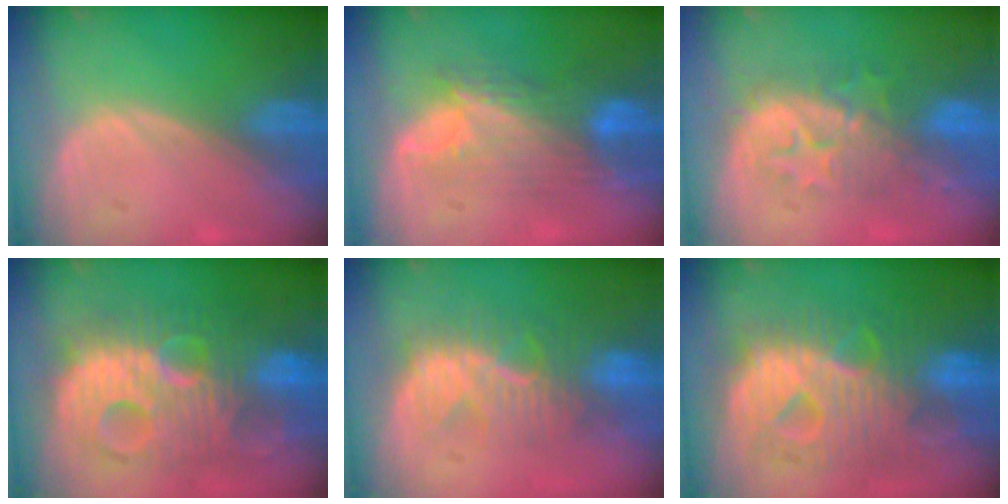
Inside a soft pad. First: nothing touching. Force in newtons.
{"total": 9.0, "press": 8.0, "slide": 4.1}
{"total": 8.6, "press": 8.3, "slide": 2.1}
{"total": 13.3, "press": 13.2, "slide": 1.3}
{"total": 9.1, "press": 8.4, "slide": 3.5}
{"total": 12.3, "press": 12.2, "slide": 1.3}